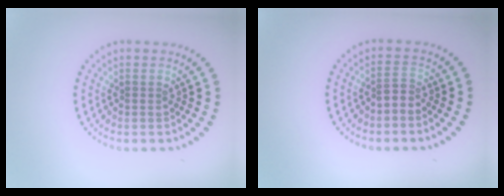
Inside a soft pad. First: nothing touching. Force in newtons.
{"total": 1.2, "press": 0.7, "slide": 1.0}